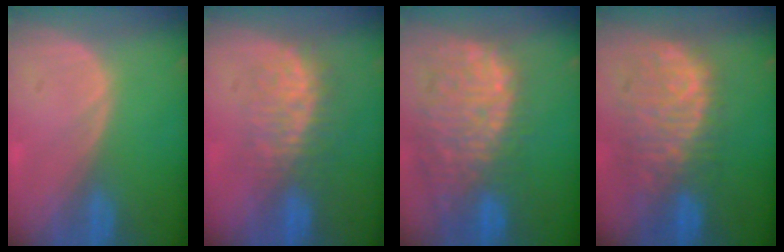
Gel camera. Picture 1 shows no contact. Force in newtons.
{"total": 7.5, "press": 7.3, "slide": 1.7}
{"total": 13.8, "press": 11.6, "slide": 7.5}
{"total": 11.3, "press": 9.7, "slide": 5.7}